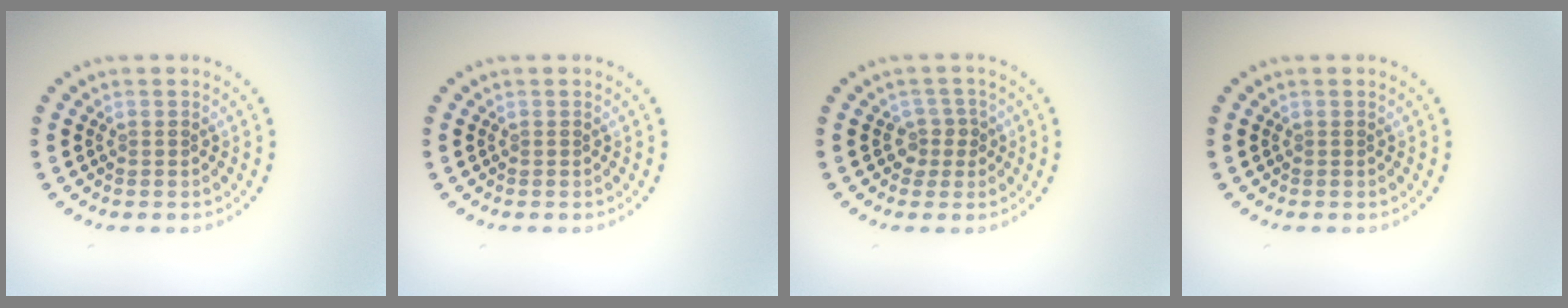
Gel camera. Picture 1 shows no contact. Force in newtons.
{"total": 0.0}
{"total": 1.7, "press": 1.3, "slide": 1.1}
{"total": 0.0}